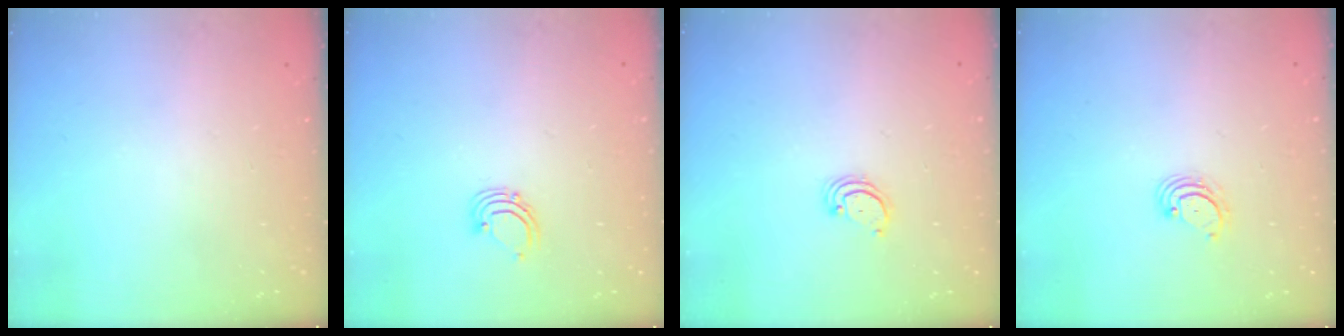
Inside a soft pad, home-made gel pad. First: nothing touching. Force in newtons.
{"total": 2.9, "press": 2.9, "slide": 0.2}
{"total": 2.8, "press": 2.8, "slide": 0.3}
{"total": 3.3, "press": 3.3, "slide": 0.6}